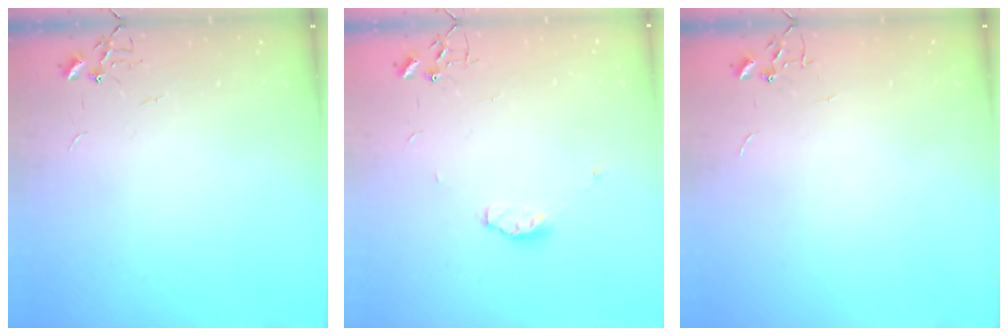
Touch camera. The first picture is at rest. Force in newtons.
{"total": 5.6, "press": 5.5, "slide": 0.9}
{"total": 0.0}